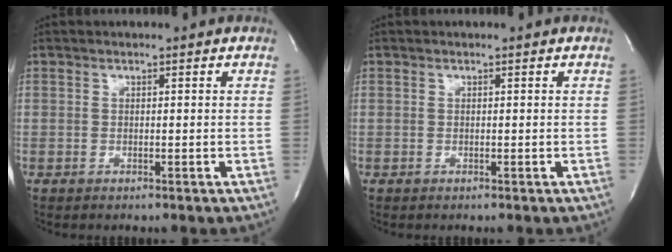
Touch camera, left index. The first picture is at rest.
{"total": 0.0}